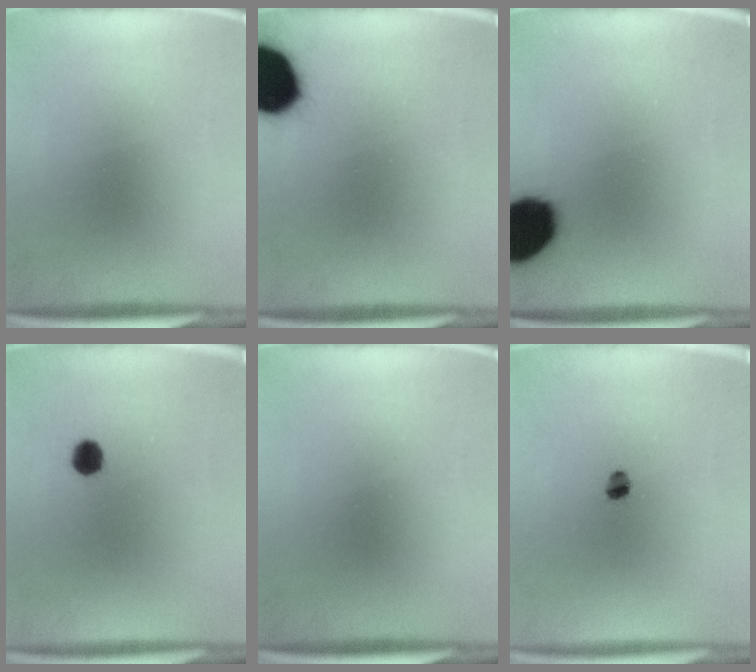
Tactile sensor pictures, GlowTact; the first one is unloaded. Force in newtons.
{"total": 19.0}
{"total": 16.9}
{"total": 3.0}
{"total": 0.0}
{"total": 2.3}